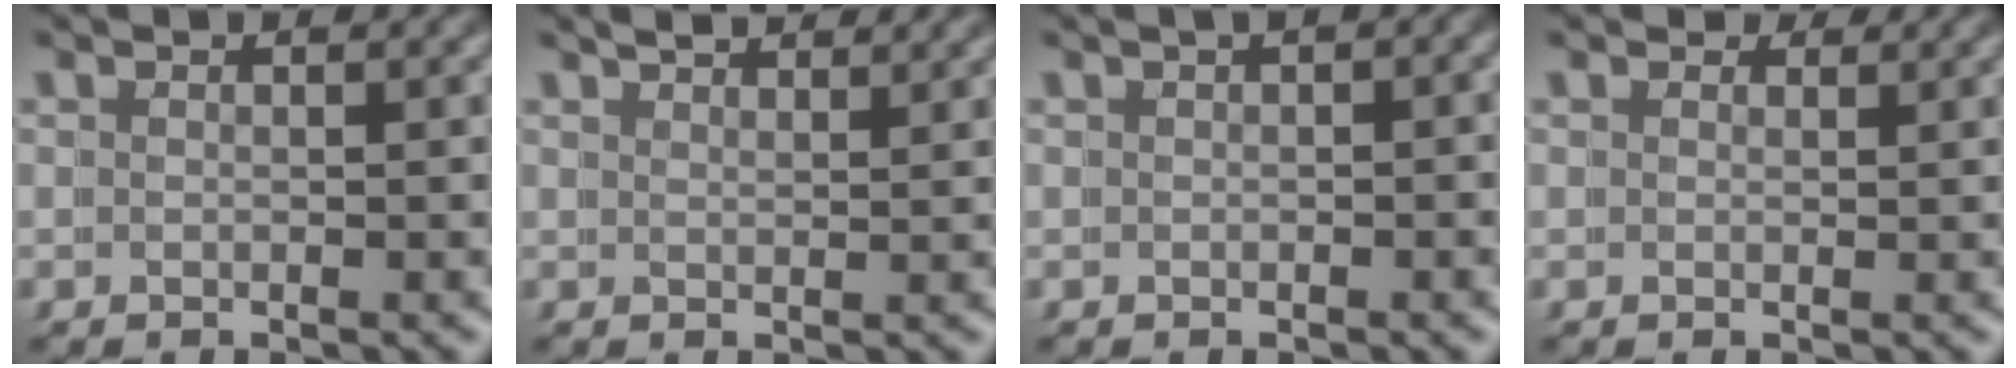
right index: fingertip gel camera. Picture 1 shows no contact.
{"total": 3.0, "force": [2.9, -0.6, 0.4], "torque": [0.003, 0.004, 0.046]}
{"total": 0.7, "force": [-0.1, 0.4, 0.5], "torque": [0.000, 0.011, -0.008]}
{"total": 1.6, "force": [1.6, -0.1, 0.1], "torque": [-0.001, -0.002, 0.023]}